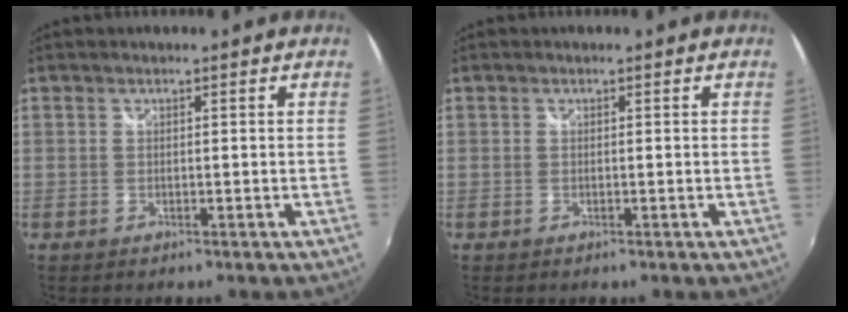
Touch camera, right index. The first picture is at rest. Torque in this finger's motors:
{"motor_torque": [-0.02, 0.01, 0.00, 0.00]}